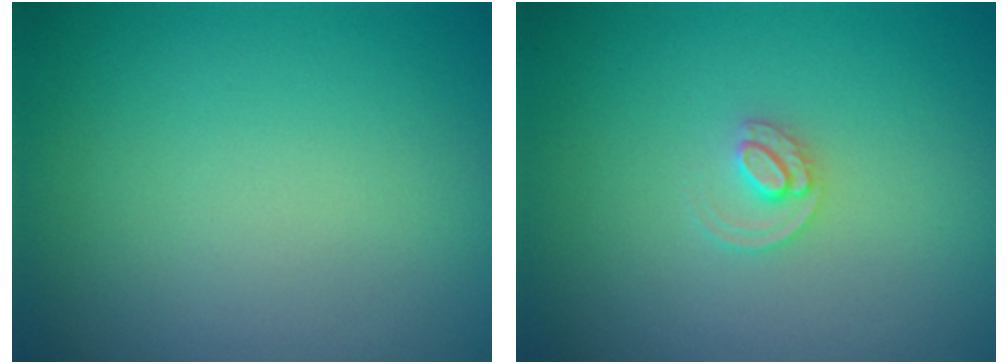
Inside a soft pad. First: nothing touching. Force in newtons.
{"total": 1.5, "press": 1.5, "slide": 0.2}